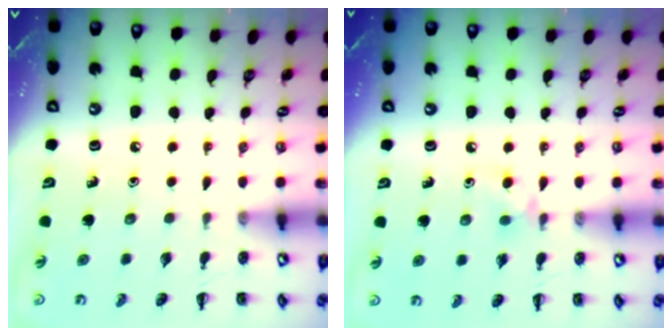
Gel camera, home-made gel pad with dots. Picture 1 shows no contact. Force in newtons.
{"total": 4.6, "press": 4.3, "slide": 1.6}